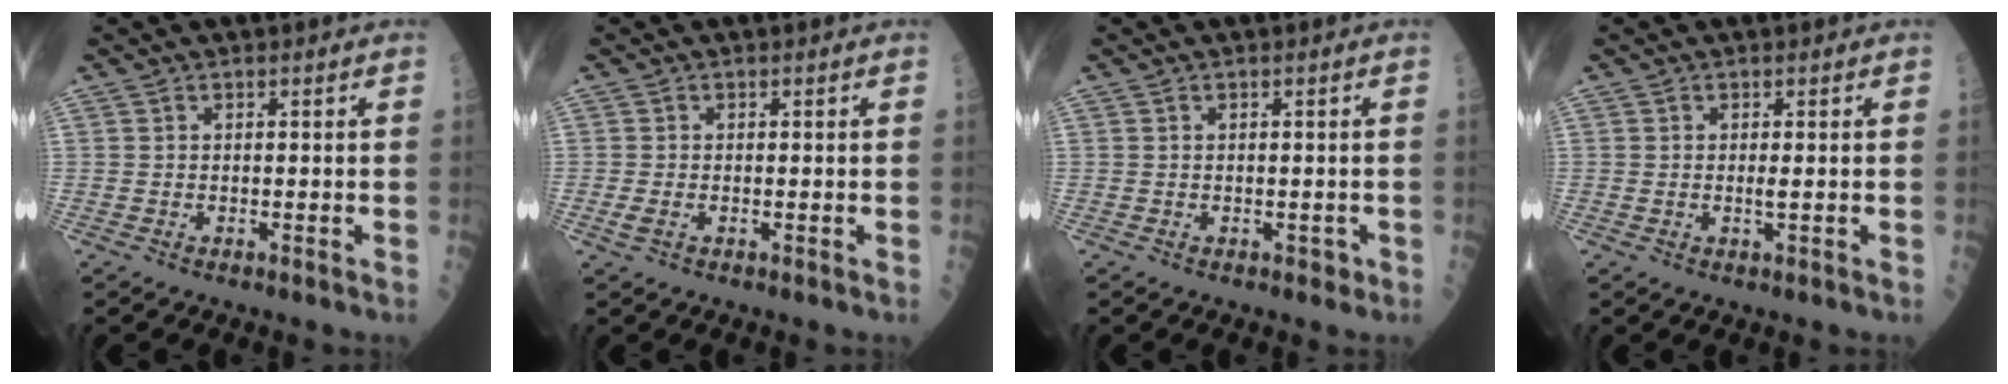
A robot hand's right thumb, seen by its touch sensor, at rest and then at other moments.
{"total": 1.5, "force": [-0.5, 0.9, 1.2], "torque": [-0.032, -0.003, -0.011]}
{"total": 0.9, "force": [-0.3, 0.7, 0.5], "torque": [0.003, 0.003, -0.004]}
{"total": 1.1, "force": [0.1, 0.2, 1.1], "torque": [-0.022, -0.003, 0.003]}